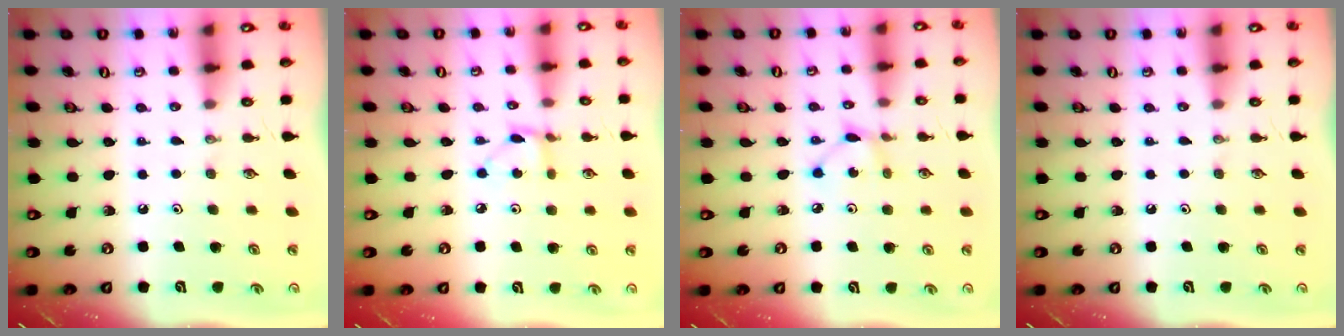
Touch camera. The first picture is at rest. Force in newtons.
{"total": 4.0, "press": 3.9, "slide": 0.4}
{"total": 2.8, "press": 2.8, "slide": 0.2}
{"total": 0.0}